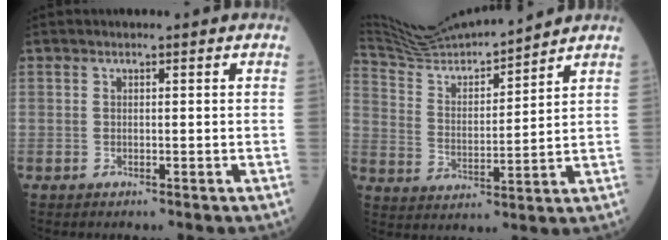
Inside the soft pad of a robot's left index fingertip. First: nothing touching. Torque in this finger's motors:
{"motor_torque": [0.02, -0.48, 0.00, 0.01]}